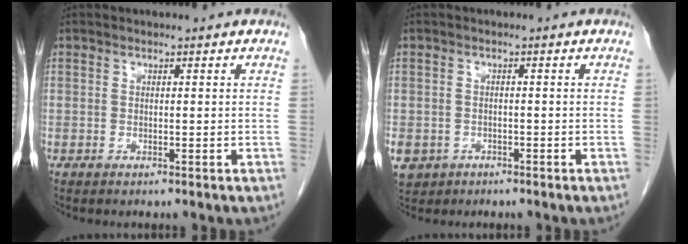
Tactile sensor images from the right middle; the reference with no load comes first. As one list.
[{"total": 6.7, "force": [-3.1, 5.6, 1.9], "torque": [-0.054, -0.002, -0.045]}]